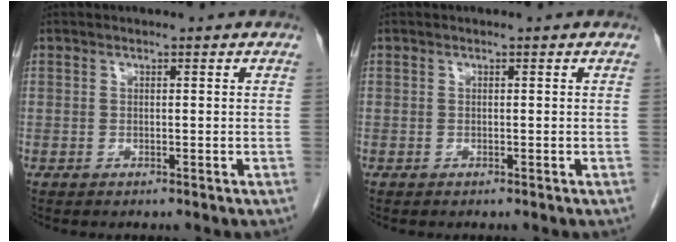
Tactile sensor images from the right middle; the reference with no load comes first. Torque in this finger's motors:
{"motor_torque": [0.16, -0.16, 0.02, 0.00]}